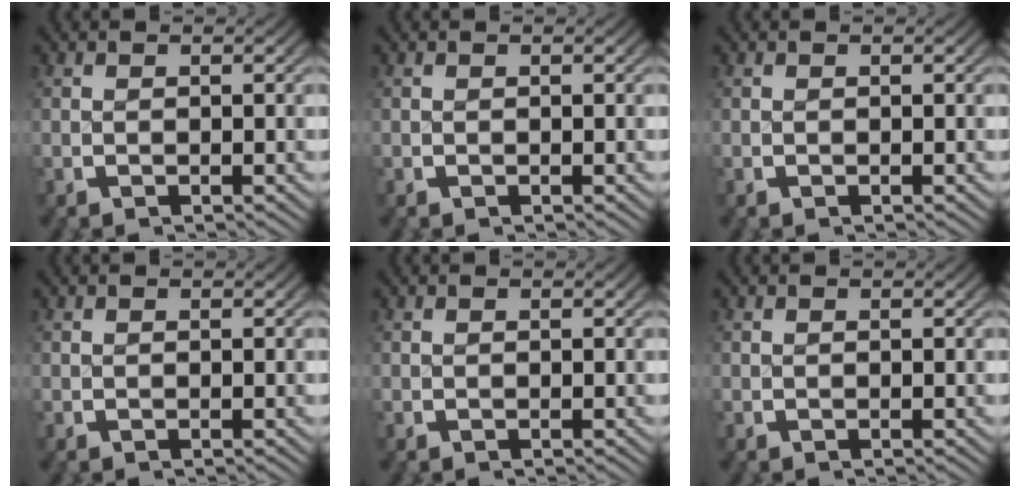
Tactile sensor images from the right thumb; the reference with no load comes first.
{"total": 0.0}
{"total": 0.0}
{"total": 0.0}
{"total": 0.0}
{"total": 0.0}